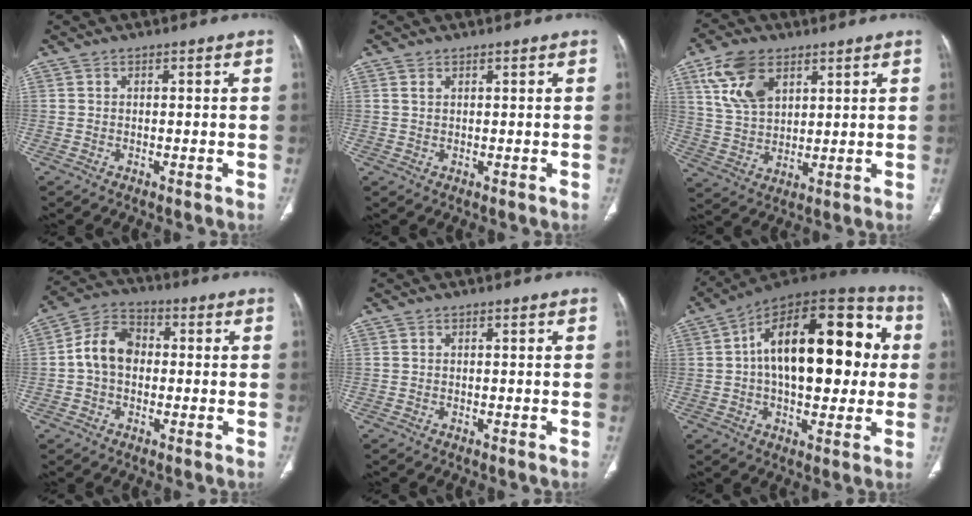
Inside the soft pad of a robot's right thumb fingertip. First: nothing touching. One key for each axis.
{"total": 1.1, "fx": 0.6, "fy": 0.6, "fz": 0.6, "tx": -0.010, "ty": 0.001, "tz": 0.014}
{"total": 11.5, "fx": 5.5, "fy": 6.9, "fz": 7.3, "tx": -0.123, "ty": -0.013, "tz": 0.114}
{"total": 9.0, "fx": -0.1, "fy": 6.7, "fz": 6.0, "tx": -0.096, "ty": 0.028, "tz": -0.015}
{"total": 0.0}
{"total": 25.5, "fx": 2.9, "fy": 13.1, "fz": 21.6, "tx": -0.299, "ty": 0.037, "tz": 0.034}